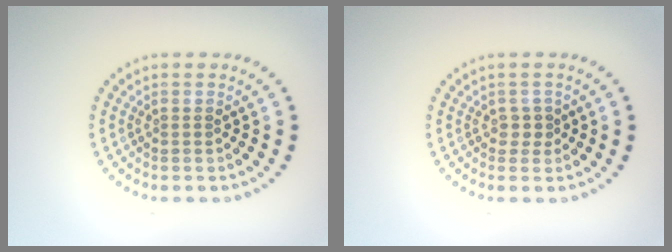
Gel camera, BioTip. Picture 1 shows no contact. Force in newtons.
{"total": 1.1, "press": 1.0, "slide": 0.6}